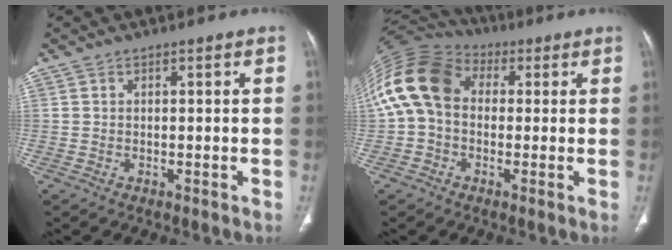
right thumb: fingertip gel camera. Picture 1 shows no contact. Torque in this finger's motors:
{"motor_torque": [2.00, 2.18, 1.27, -0.61, 0.41]}